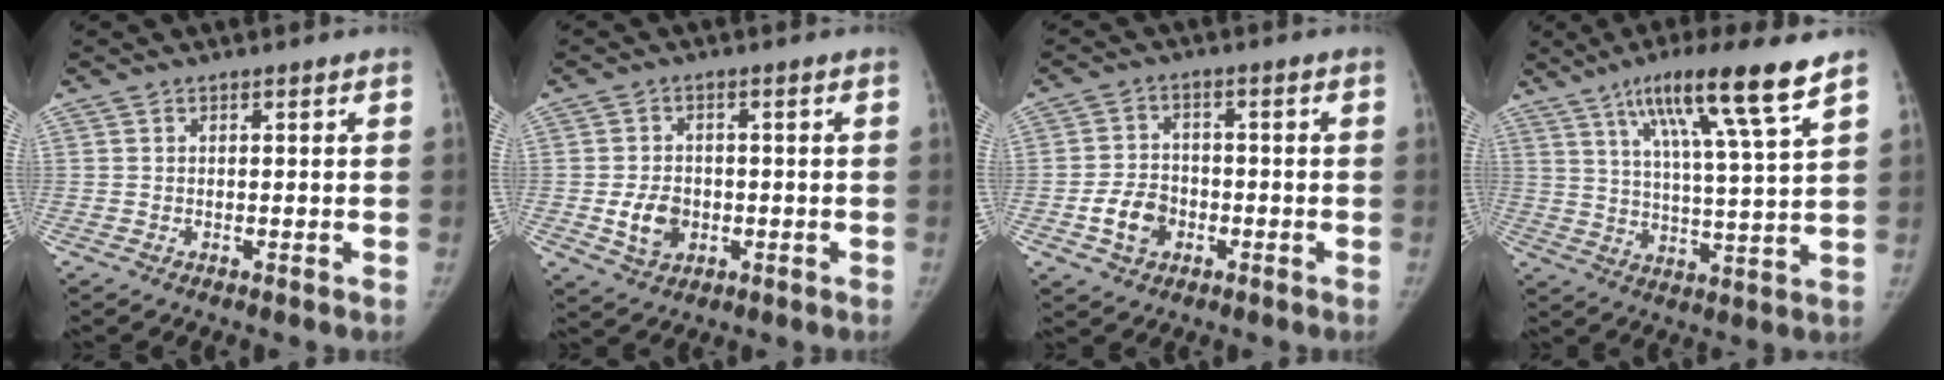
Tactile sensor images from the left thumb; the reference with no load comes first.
{"total": 6.0, "force": [-1.1, 4.7, 3.7], "torque": [-0.047, 0.003, -0.013]}
{"total": 6.7, "force": [-2.3, 5.3, 3.4], "torque": [-0.045, 0.016, -0.039]}
{"total": 15.6, "force": [9.5, 0.7, 12.3], "torque": [-0.201, -0.036, 0.155]}